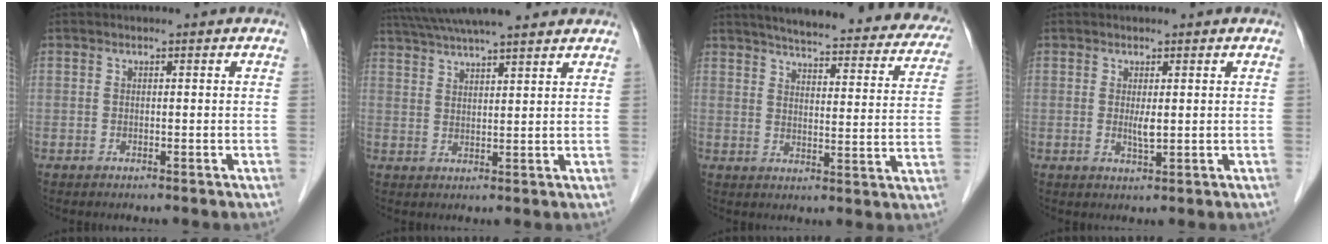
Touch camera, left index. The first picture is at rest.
{"total": 15.8, "force": [13.9, 1.7, 7.5], "torque": [-0.130, 0.044, 0.210]}
{"total": 27.4, "force": [24.0, 5.4, 12.1], "torque": [-0.164, -0.025, 0.280]}
{"total": 1.8, "force": [0.4, 0.2, 1.8], "torque": [-0.037, -0.005, 0.010]}